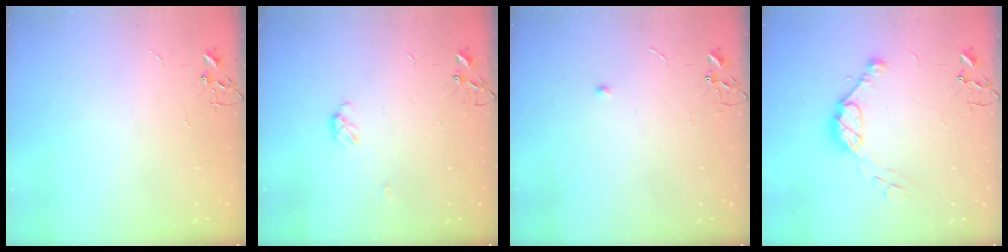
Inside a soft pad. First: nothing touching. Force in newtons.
{"total": 4.0, "press": 4.0, "slide": 0.4}
{"total": 4.7, "press": 4.7, "slide": 0.6}
{"total": 10.3, "press": 10.2, "slide": 0.8}